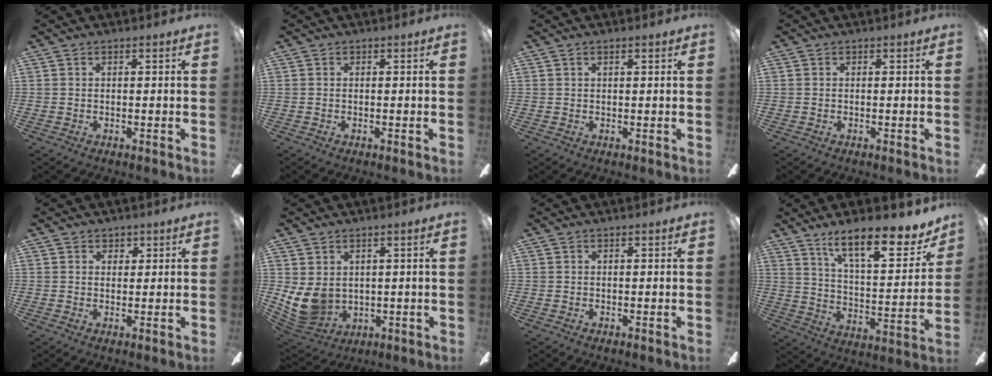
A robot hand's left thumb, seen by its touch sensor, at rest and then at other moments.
{"total": 0.0}
{"total": 1.5, "force": [0.8, 0.3, 1.3], "torque": [-0.027, 0.001, 0.013]}
{"total": 0.0}
{"total": 1.8, "force": [1.2, 1.3, 0.3], "torque": [0.009, -0.002, 0.018]}
{"total": 9.6, "force": [0.7, 7.1, 6.4], "torque": [-0.152, -0.015, 0.016]}
{"total": 0.0}
{"total": 17.3, "force": [13.1, 5.2, 10.2], "torque": [-0.149, -0.093, 0.215]}